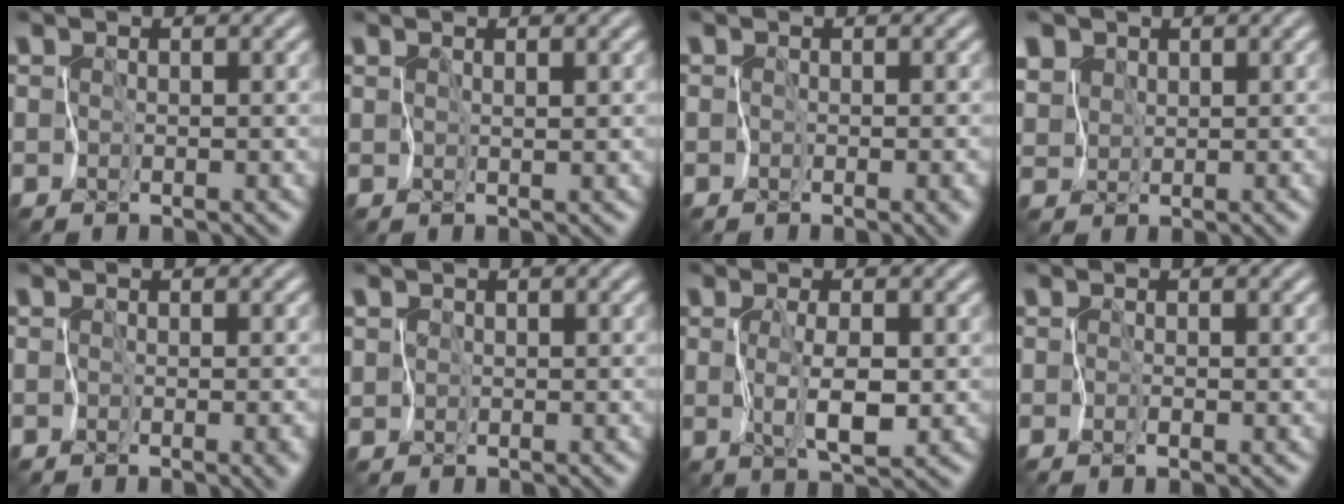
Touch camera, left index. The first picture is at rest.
{"total": 0.5, "force": [0.4, -0.3, 0.2], "torque": [-0.005, -0.001, 0.013]}
{"total": 1.9, "force": [-0.9, 1.0, 1.4], "torque": [-0.007, -0.009, -0.009]}
{"total": 4.9, "force": [2.9, 3.6, 1.8], "torque": [-0.067, 0.015, 0.046]}
{"total": 2.4, "force": [-1.1, 1.2, 1.7], "torque": [-0.005, -0.009, -0.009]}
{"total": 2.1, "force": [0.7, 1.9, 0.5], "torque": [-0.013, 0.016, -0.001]}
{"total": 2.7, "force": [-0.1, 0.8, 2.6], "torque": [-0.060, -0.005, 0.003]}
{"total": 0.6, "force": [-0.4, -0.2, 0.4], "torque": [-0.012, -0.002, -0.008]}